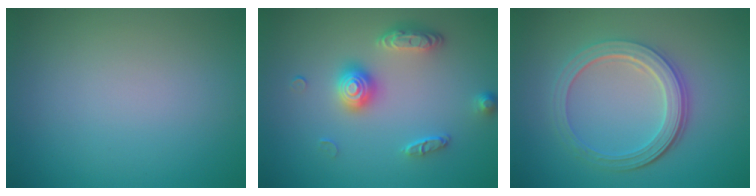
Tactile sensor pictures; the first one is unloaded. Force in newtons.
{"total": 3.3, "press": 2.9, "slide": 1.6}
{"total": 4.7, "press": 3.6, "slide": 3.1}